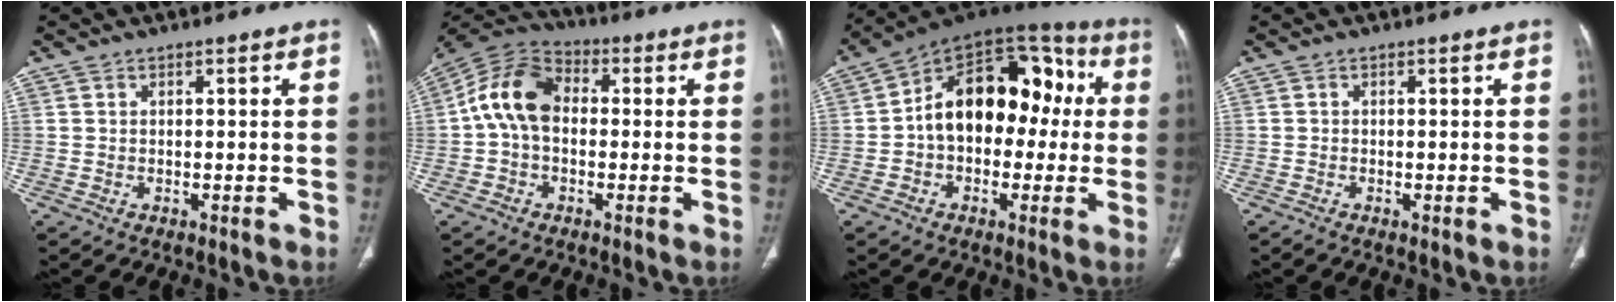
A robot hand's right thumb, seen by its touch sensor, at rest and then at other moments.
{"total": 11.6, "force": [0.2, 8.2, 8.1], "torque": [-0.145, 0.032, -0.011]}
{"total": 19.7, "force": [1.0, 13.0, 14.7], "torque": [-0.177, 0.055, 0.005]}
{"total": 0.8, "force": [-0.4, 0.2, 0.7], "torque": [-0.017, -0.003, -0.010]}